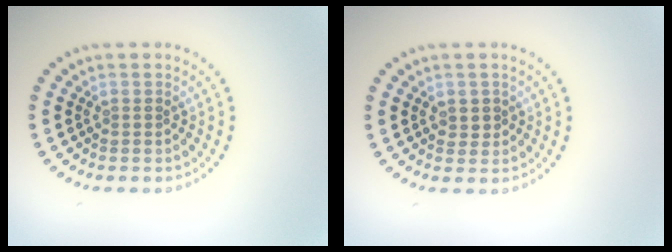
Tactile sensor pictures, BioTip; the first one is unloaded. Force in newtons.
{"total": 0.9, "press": 0.9, "slide": 0.2}